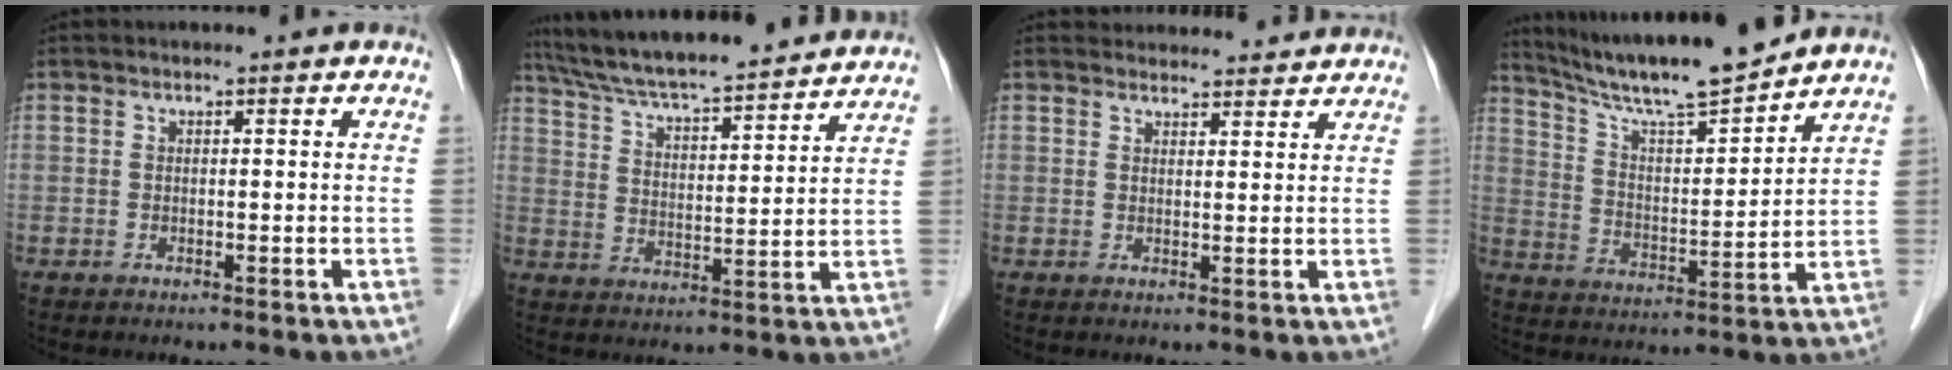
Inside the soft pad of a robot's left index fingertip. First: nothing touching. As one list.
[{"total": 20.8, "force": [18.9, 1.7, 8.6], "torque": [-0.147, 0.025, 0.285]}, {"total": 8.3, "force": [8.1, 1.9, 0.8], "torque": [0.007, 0.020, 0.089]}, {"total": 14.0, "force": [12.8, -0.4, 5.7], "torque": [-0.107, 0.000, 0.222]}]